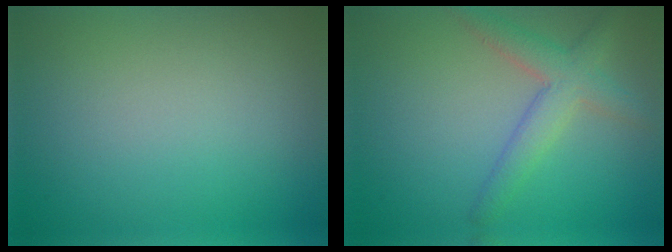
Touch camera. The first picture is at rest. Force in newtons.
{"total": 3.6, "press": 3.6, "slide": 0.1}